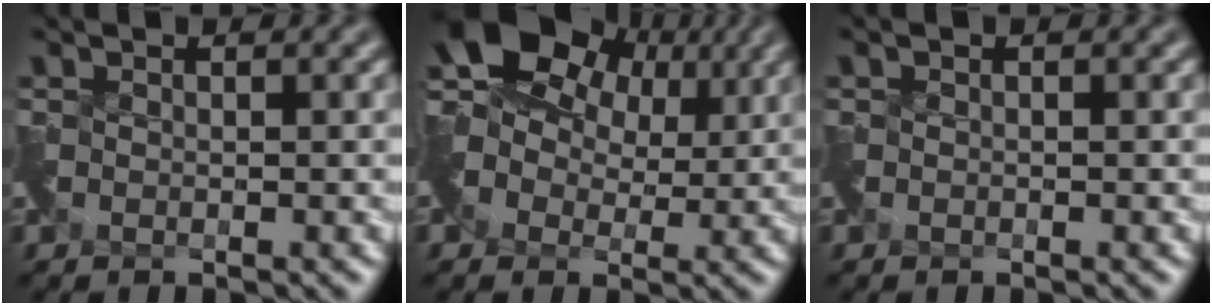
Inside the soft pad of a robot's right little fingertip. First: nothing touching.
{"total": 10.0, "force": [4.2, 6.6, 6.3], "torque": [-0.104, 0.017, 0.062]}
{"total": 0.0}